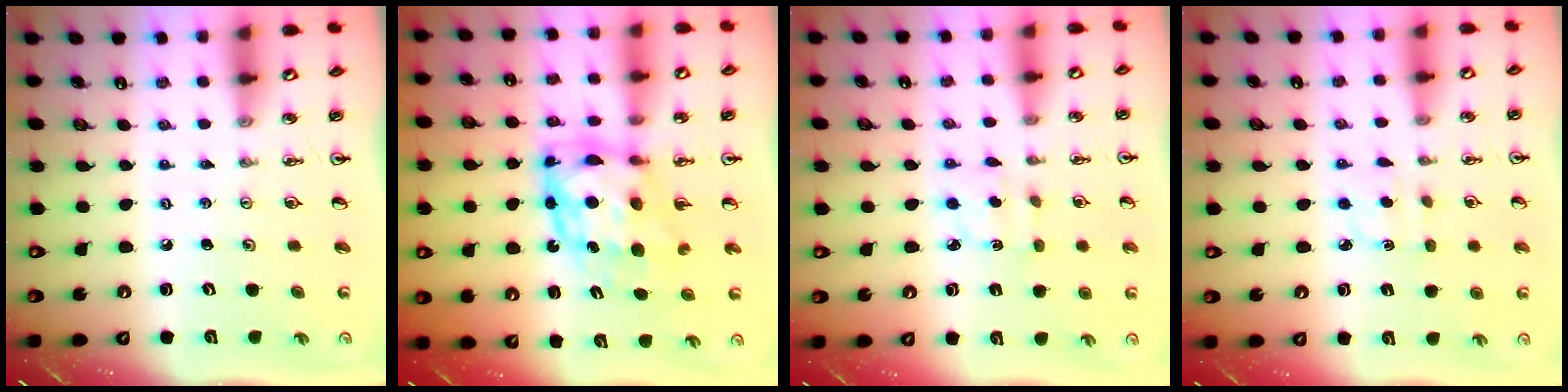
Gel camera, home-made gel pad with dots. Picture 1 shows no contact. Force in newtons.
{"total": 10.4, "press": 10.4, "slide": 0.8}
{"total": 2.9, "press": 2.8, "slide": 0.7}
{"total": 2.4, "press": 2.4, "slide": 0.5}